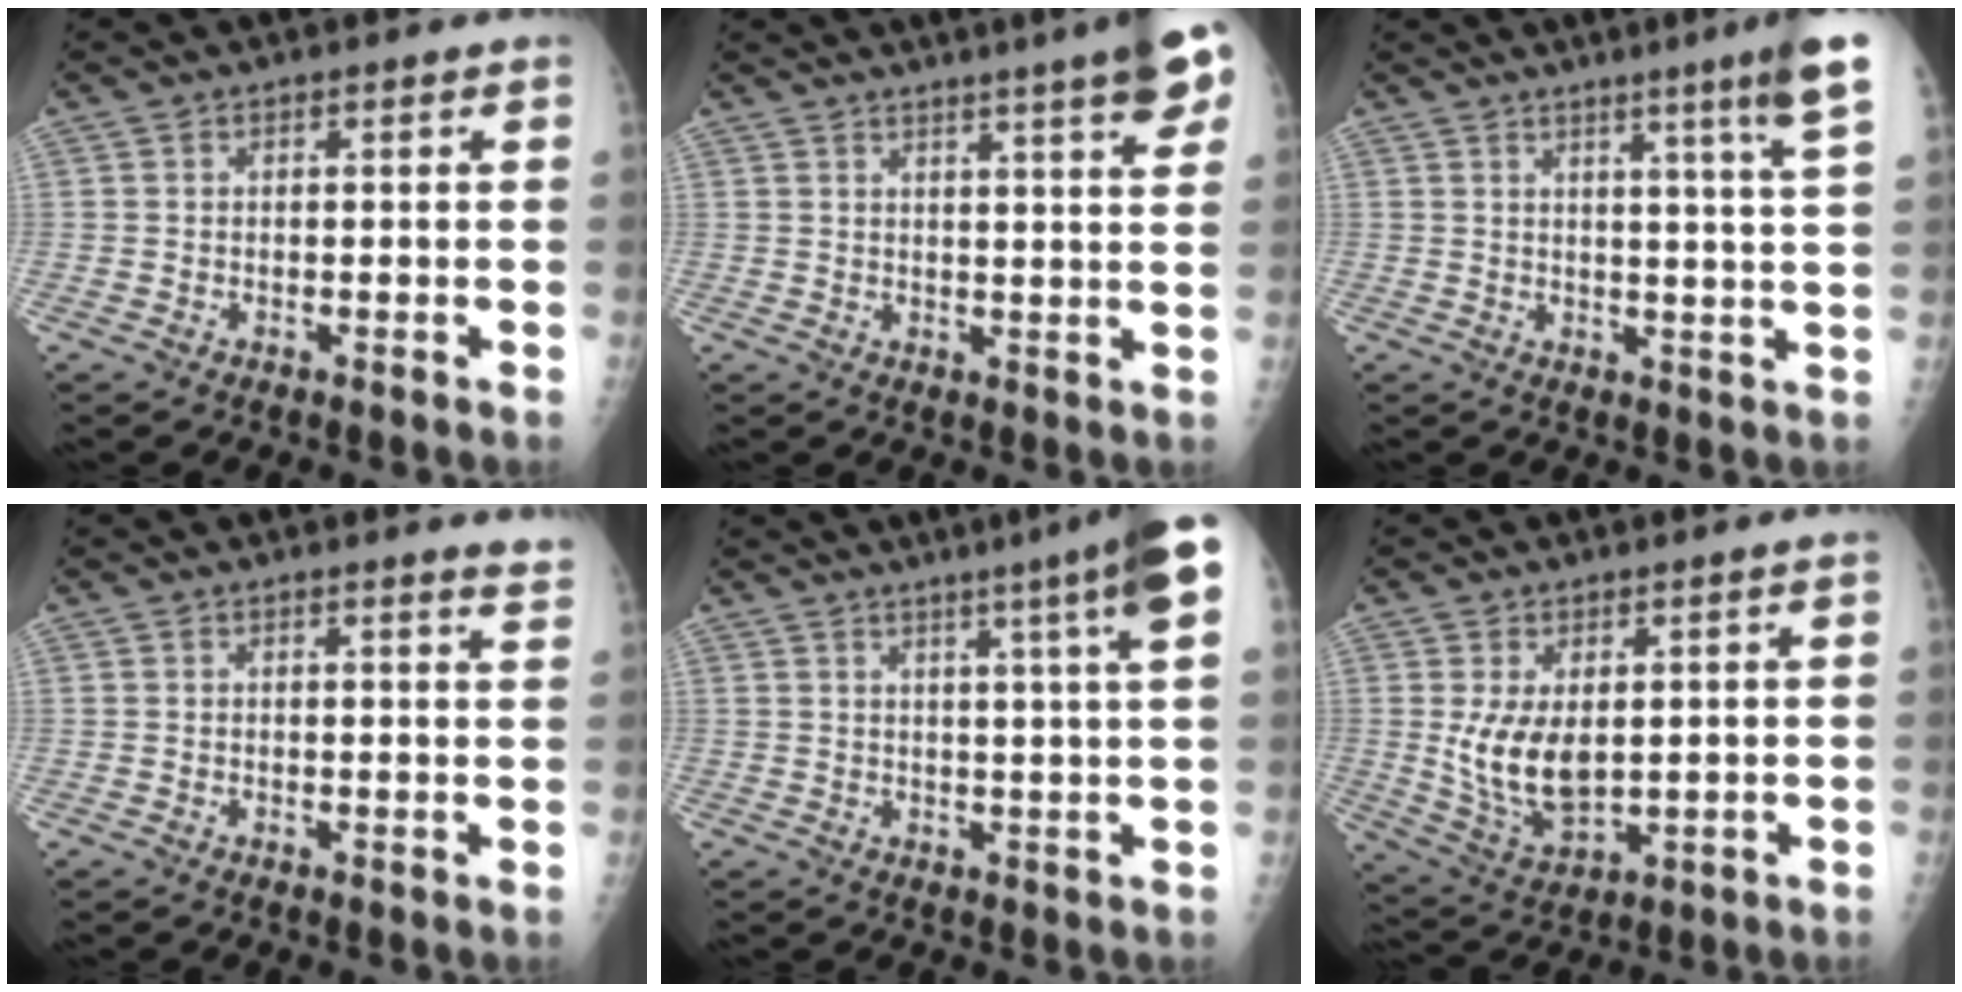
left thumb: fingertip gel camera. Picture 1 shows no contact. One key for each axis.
{"total": 11.8, "fx": 7.3, "fy": 1.4, "fz": 9.2, "tx": -0.107, "ty": -0.019, "tz": 0.082}
{"total": 9.9, "fx": 5.7, "fy": -1.1, "fz": 8.0, "tx": -0.109, "ty": -0.028, "tz": 0.068}
{"total": 3.2, "fx": 3.0, "fy": 0.0, "fz": 1.0, "tx": -0.009, "ty": -0.022, "tz": 0.019}
{"total": 11.7, "fx": 6.3, "fy": -0.7, "fz": 9.8, "tx": -0.134, "ty": -0.010, "tz": 0.071}
{"total": 9.3, "fx": 1.4, "fy": 5.0, "fz": 7.7, "tx": -0.133, "ty": -0.019, "tz": 0.047}